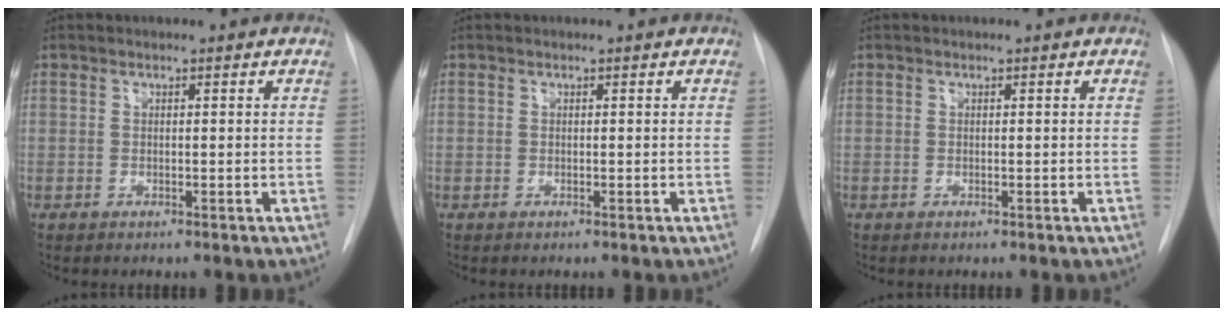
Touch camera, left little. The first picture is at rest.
{"total": 0.0}
{"total": 0.0}